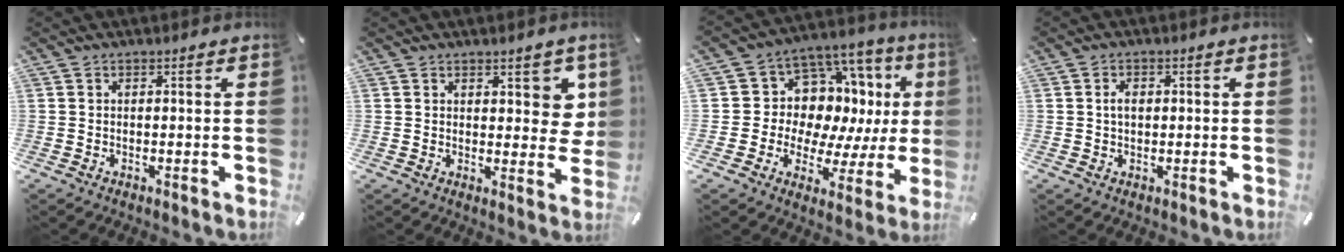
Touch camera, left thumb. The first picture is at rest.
{"total": 6.0, "force": [2.9, 3.7, 3.7], "torque": [-0.022, -0.019, 0.046]}
{"total": 10.3, "force": [4.0, 8.7, 3.9], "torque": [-0.057, -0.071, 0.078]}
{"total": 2.8, "force": [0.3, 1.9, 2.0], "torque": [-0.042, 0.007, 0.004]}